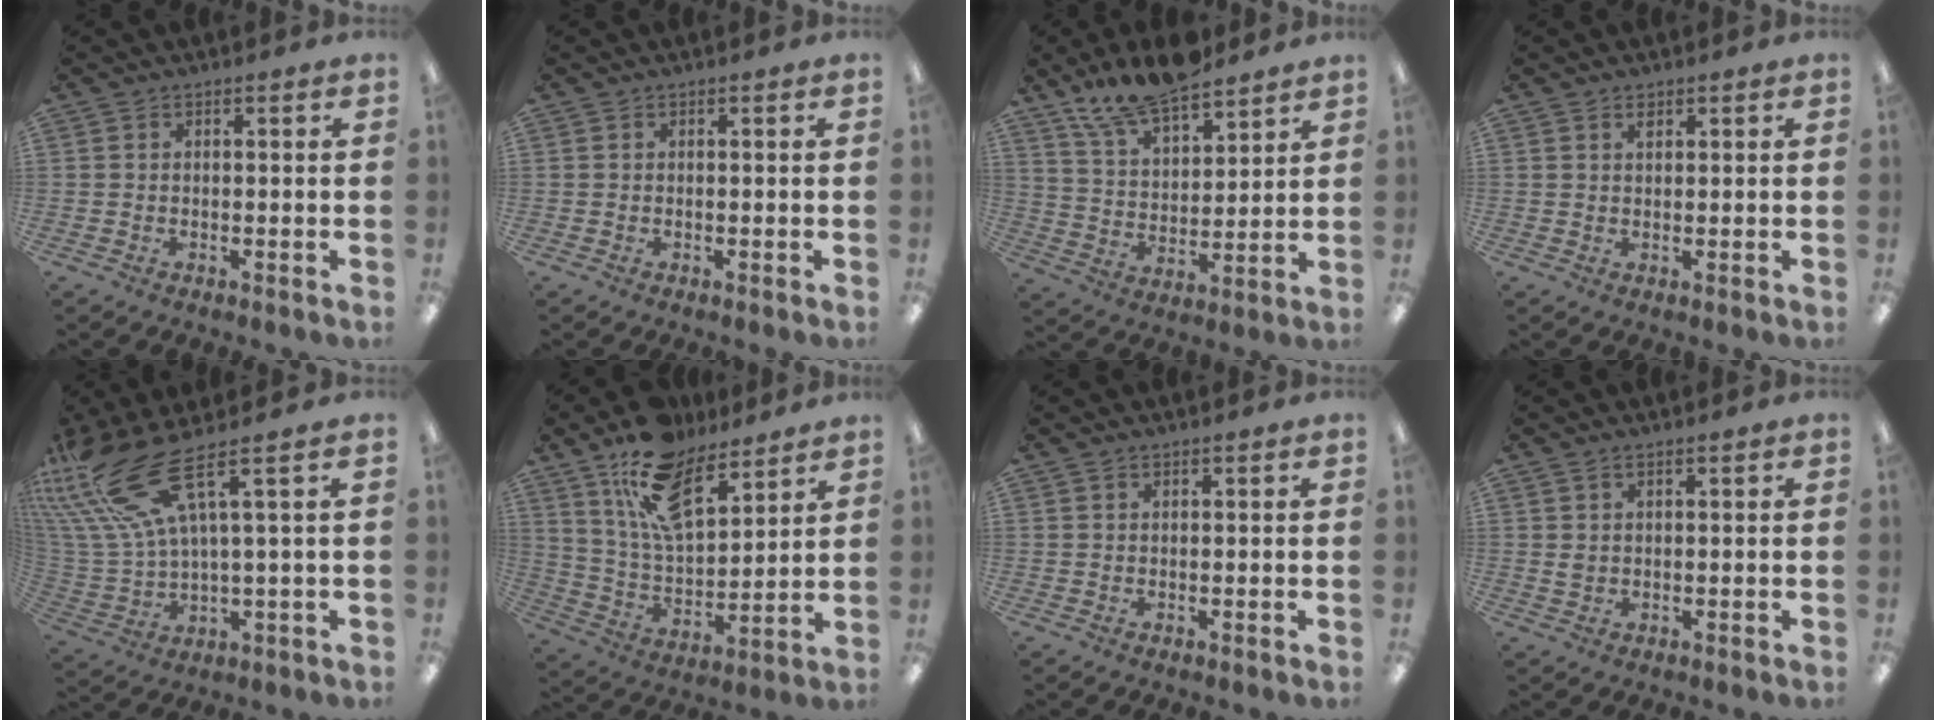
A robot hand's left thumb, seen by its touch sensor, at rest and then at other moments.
{"total": 0.0}
{"total": 14.0, "force": [11.7, 4.8, 6.0], "torque": [-0.122, -0.063, 0.215]}
{"total": 1.4, "force": [1.1, 0.7, 0.6], "torque": [-0.005, -0.003, 0.018]}
{"total": 18.5, "force": [9.7, 6.2, 14.4], "torque": [-0.314, -0.047, 0.162]}
{"total": 16.7, "force": [11.7, 7.4, 9.3], "torque": [-0.178, -0.049, 0.213]}
{"total": 0.6, "force": [0.5, 0.2, 0.2], "torque": [-0.005, 0.002, 0.009]}
{"total": 1.8, "force": [0.9, 1.2, 1.0], "torque": [-0.023, 0.004, 0.015]}